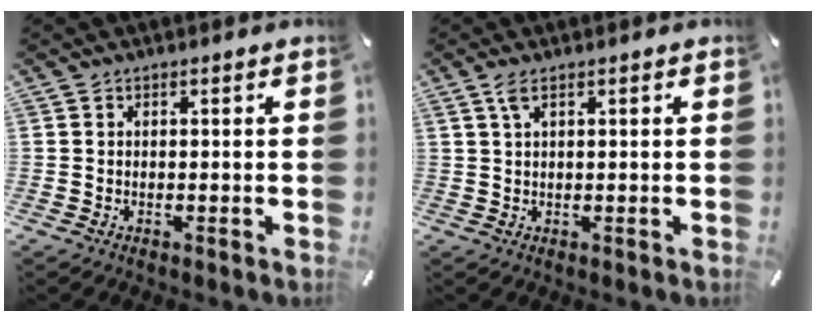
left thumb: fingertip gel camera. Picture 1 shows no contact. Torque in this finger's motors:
{"motor_torque": [1.88, 1.81, 1.51, -1.26, 0.29]}